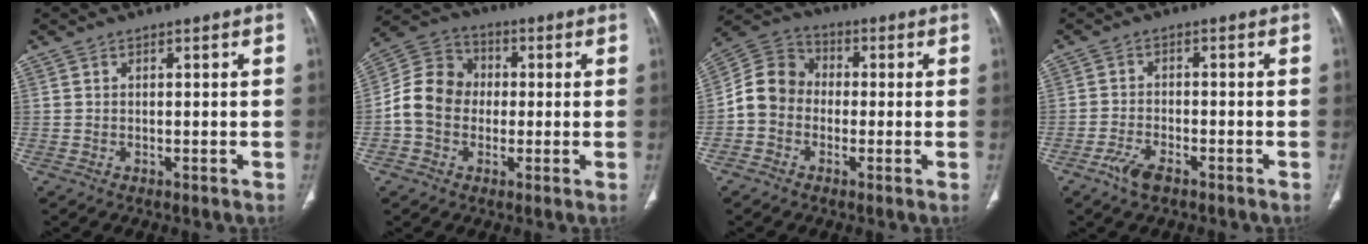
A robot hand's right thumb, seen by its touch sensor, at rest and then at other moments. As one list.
[{"total": 10.6, "force": [-0.8, 9.0, 5.5], "torque": [-0.092, 0.036, -0.026]}, {"total": 8.7, "force": [-1.4, 7.5, 4.2], "torque": [-0.065, 0.036, -0.041]}, {"total": 4.0, "force": [-2.7, 1.6, 2.5], "torque": [-0.055, 0.014, -0.050]}]